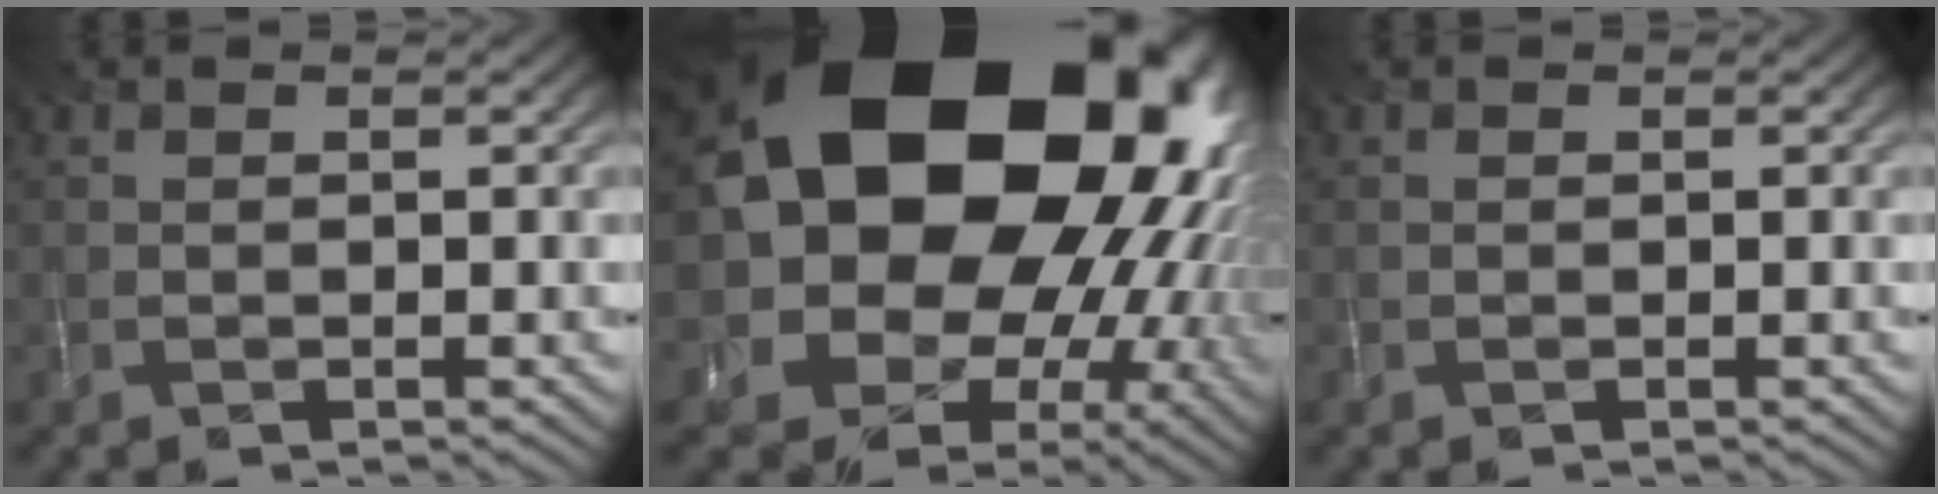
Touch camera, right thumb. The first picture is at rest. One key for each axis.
{"total": 26.0, "fx": 5.0, "fy": 21.1, "fz": 14.3, "tx": -0.268, "ty": -0.032, "tz": 0.067}
{"total": 0.0}